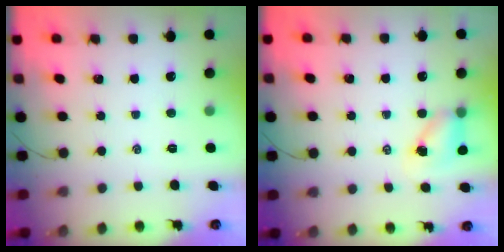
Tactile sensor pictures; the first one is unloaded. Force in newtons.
{"total": 4.9, "press": 4.8, "slide": 0.3}